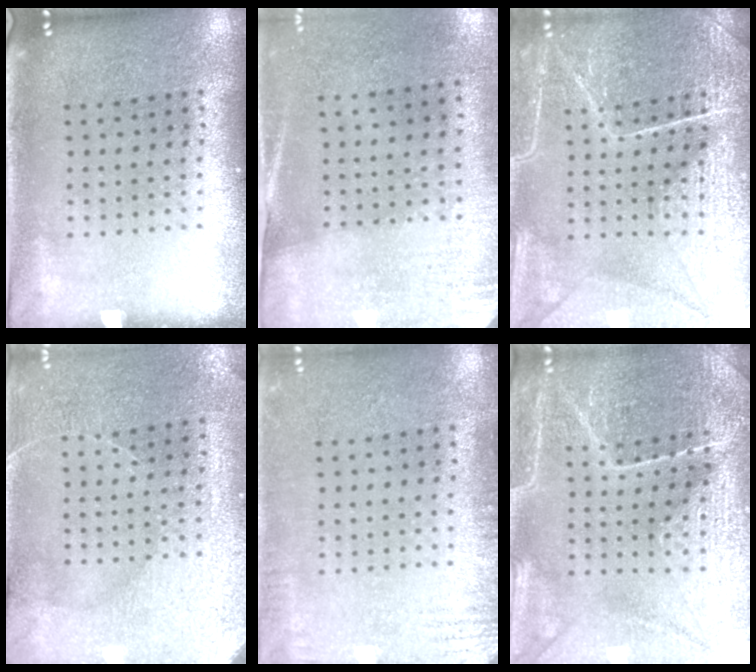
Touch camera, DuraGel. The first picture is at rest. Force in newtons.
{"total": 2.6, "press": 2.2, "slide": 1.3}
{"total": 4.6, "press": 4.6, "slide": 0.5}
{"total": 3.0, "press": 2.9, "slide": 0.6}
{"total": 2.3, "press": 2.2, "slide": 0.4}
{"total": 4.3, "press": 4.2, "slide": 1.0}